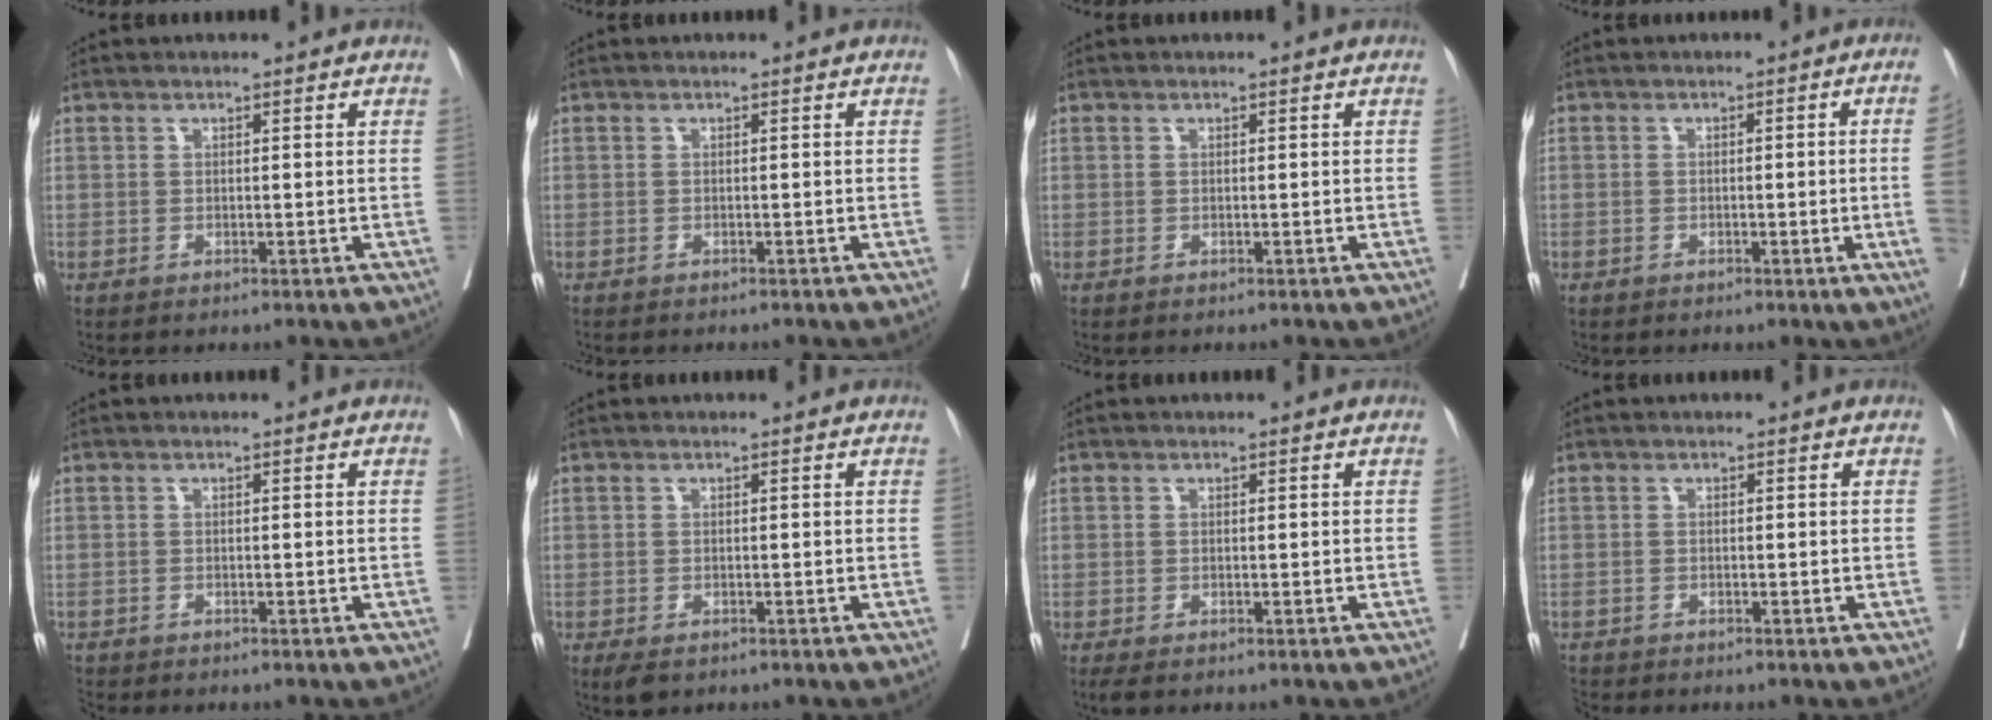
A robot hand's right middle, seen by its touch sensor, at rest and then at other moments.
{"total": 2.7, "force": [-2.5, 0.4, 1.0], "torque": [-0.018, -0.006, -0.028]}
{"total": 0.5, "force": [-0.5, 0.0, 0.2], "torque": [-0.007, -0.004, -0.008]}
{"total": 4.9, "force": [-1.0, -0.9, 4.7], "torque": [-0.056, -0.002, -0.014]}
{"total": 2.7, "force": [-2.5, 0.7, 0.7], "torque": [-0.017, -0.006, -0.041]}
{"total": 2.4, "force": [-1.6, 1.2, 1.3], "torque": [-0.027, -0.006, -0.020]}
{"total": 2.3, "force": [-1.8, 0.5, 1.3], "torque": [-0.020, -0.008, -0.025]}
{"total": 2.8, "force": [-2.7, 0.6, 0.5], "torque": [-0.012, -0.008, -0.046]}